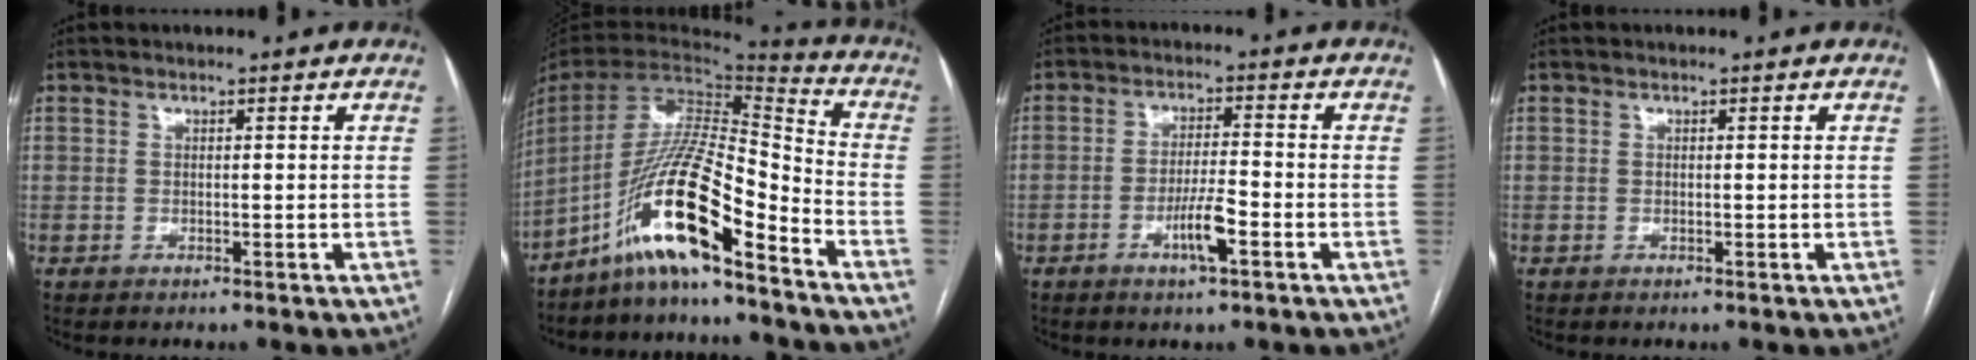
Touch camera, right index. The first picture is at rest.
{"total": 16.1, "force": [-10.7, 1.5, 12.0], "torque": [-0.230, 0.004, -0.195]}
{"total": 5.5, "force": [-2.5, 0.6, 4.8], "torque": [-0.091, -0.004, -0.046]}
{"total": 0.0}